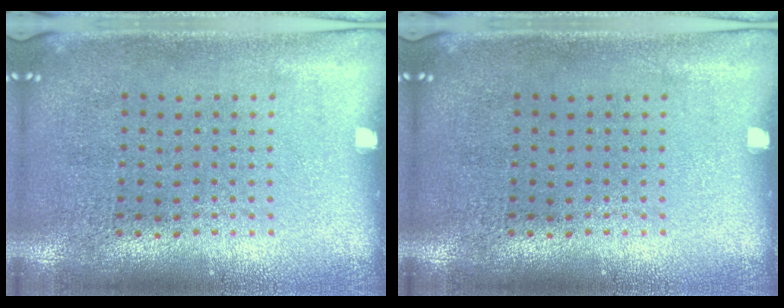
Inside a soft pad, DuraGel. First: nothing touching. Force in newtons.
{"total": 0.0}